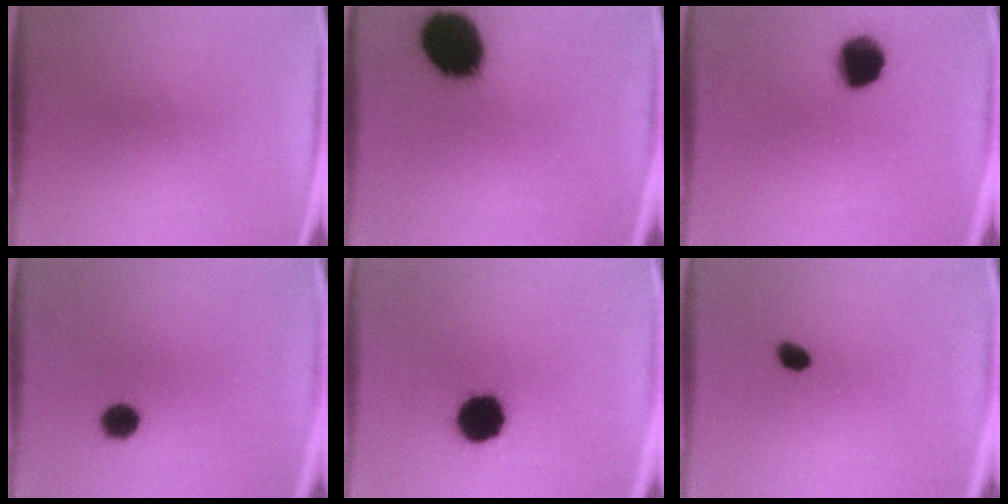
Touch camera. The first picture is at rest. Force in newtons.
{"total": 19.7}
{"total": 10.6}
{"total": 4.0}
{"total": 13.5}
{"total": 2.5}